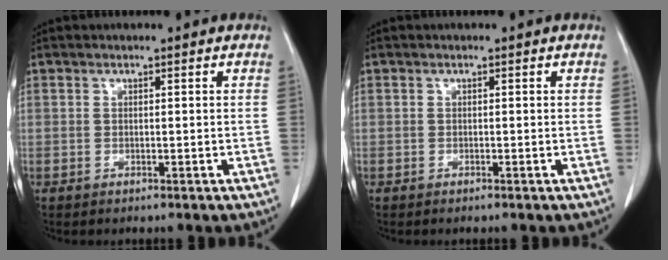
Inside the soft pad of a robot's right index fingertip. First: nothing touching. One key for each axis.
{"total": 0.0}